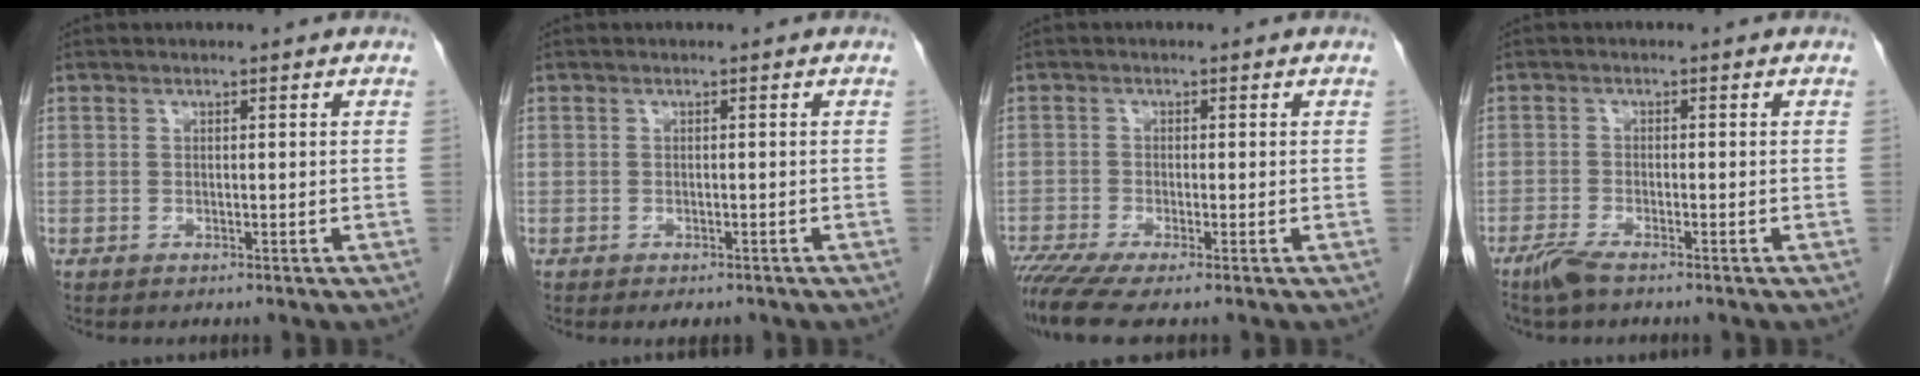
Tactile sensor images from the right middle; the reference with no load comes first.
{"total": 2.3, "force": [-1.8, 1.0, 1.0], "torque": [-0.012, -0.004, -0.020]}
{"total": 6.1, "force": [-4.5, 0.2, 4.1], "torque": [-0.076, -0.016, -0.082]}
{"total": 3.0, "force": [-2.3, 0.4, 1.9], "torque": [-0.046, -0.007, -0.048]}